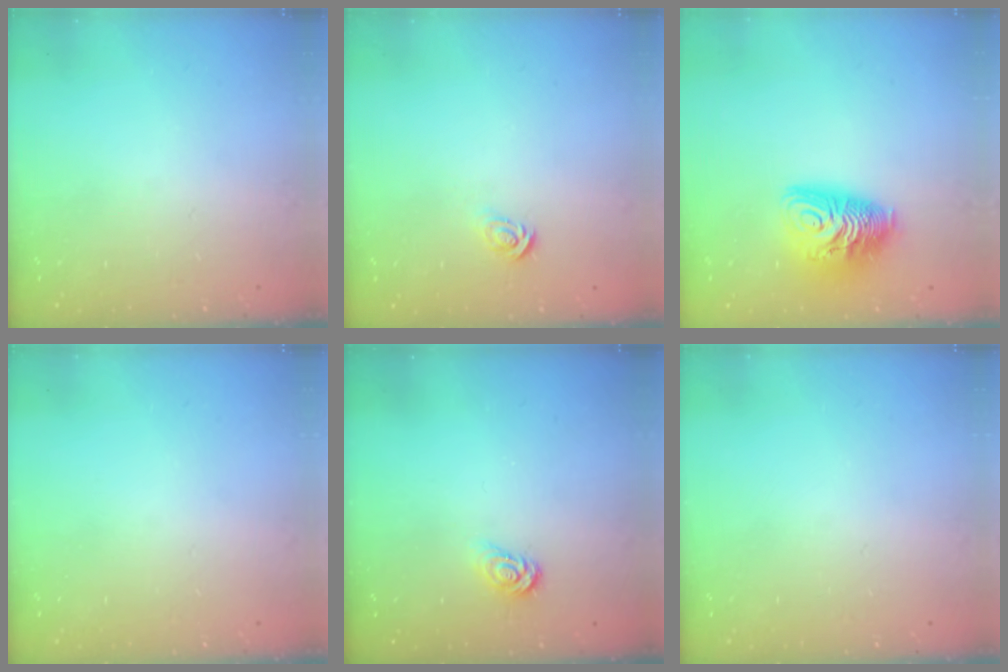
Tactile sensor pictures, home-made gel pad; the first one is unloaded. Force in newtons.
{"total": 2.8, "press": 2.8, "slide": 0.2}
{"total": 12.6, "press": 12.6, "slide": 1.3}
{"total": 0.0}
{"total": 3.3, "press": 3.3, "slide": 0.1}
{"total": 0.0}